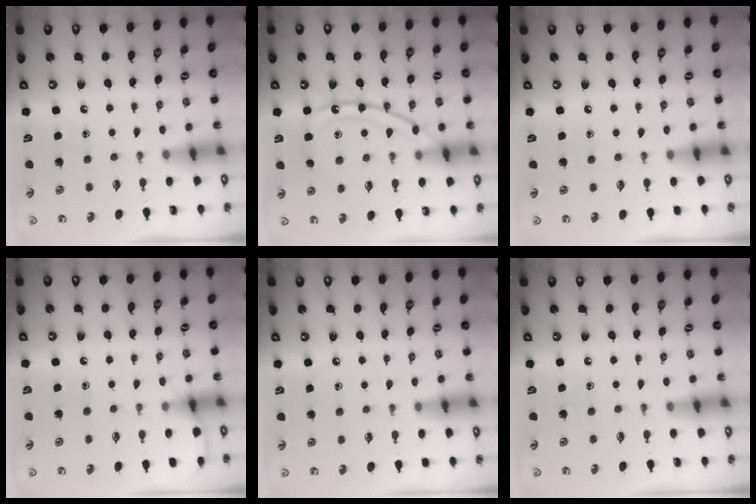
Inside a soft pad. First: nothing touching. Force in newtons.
{"total": 13.6, "press": 13.6, "slide": 1.0}
{"total": 3.4, "press": 3.4, "slide": 0.5}
{"total": 4.2, "press": 4.1, "slide": 0.6}
{"total": 4.3, "press": 4.3, "slide": 0.6}
{"total": 0.0}